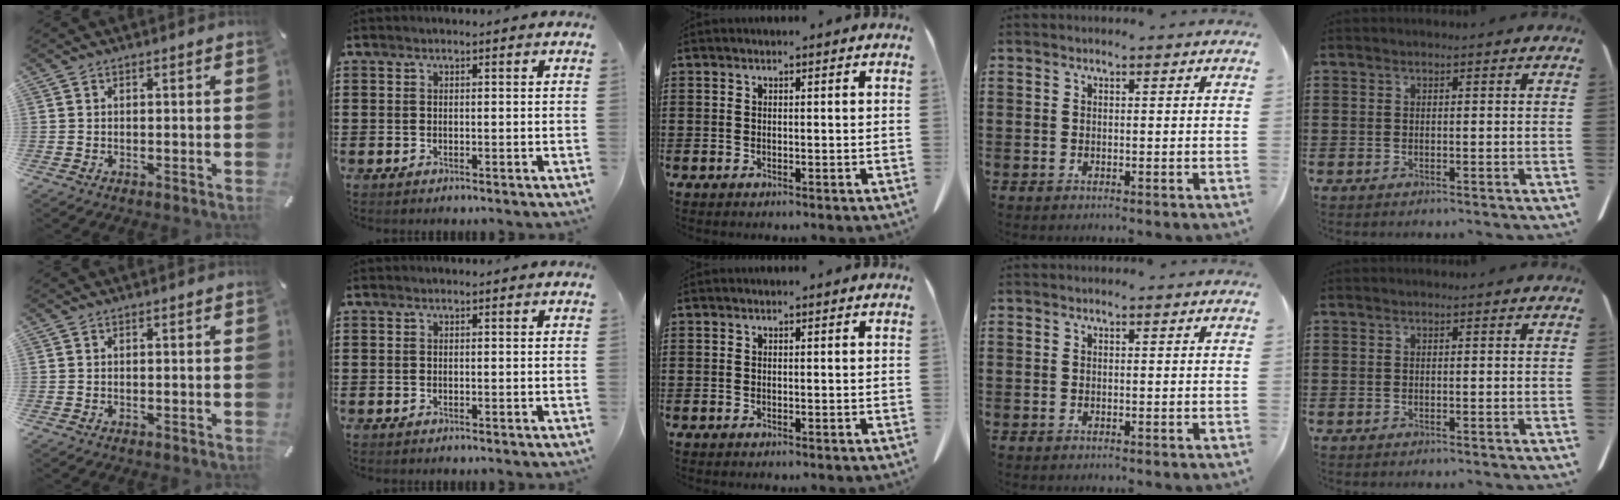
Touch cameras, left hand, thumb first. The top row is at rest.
{}